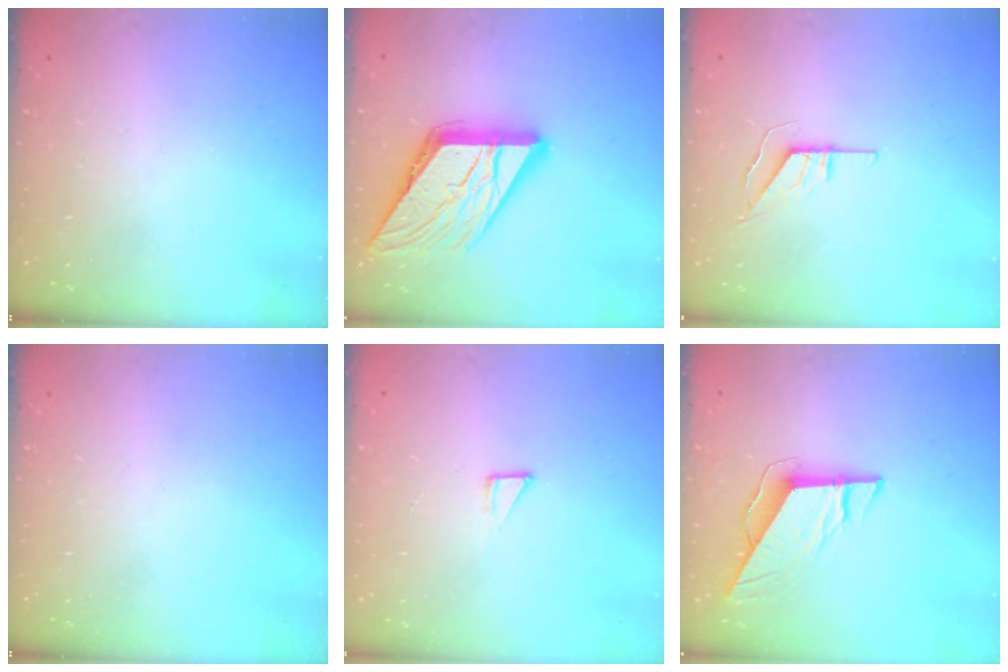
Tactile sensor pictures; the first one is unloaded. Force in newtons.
{"total": 18.6, "press": 18.5, "slide": 2.0}
{"total": 5.5, "press": 5.5, "slide": 0.4}
{"total": 0.0}
{"total": 4.1, "press": 4.1, "slide": 0.3}
{"total": 9.0, "press": 9.0, "slide": 1.0}